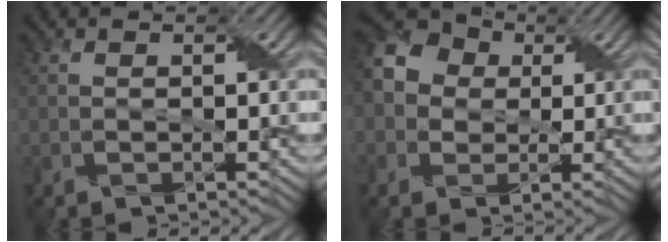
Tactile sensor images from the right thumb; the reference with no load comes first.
{"total": 9.0, "force": [1.4, 7.9, 4.2], "torque": [-0.126, 0.031, 0.002]}